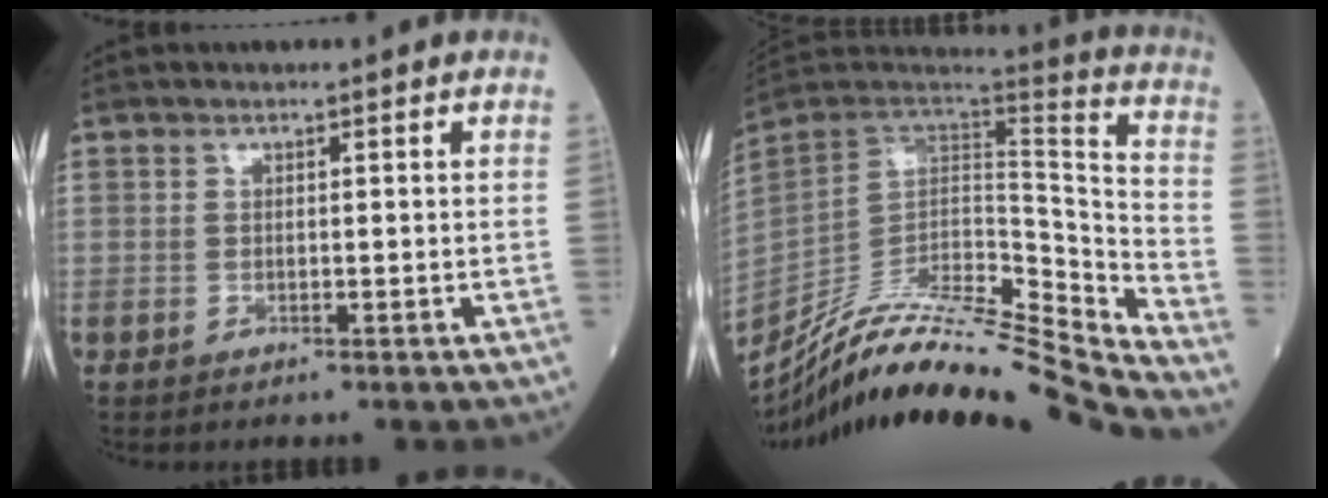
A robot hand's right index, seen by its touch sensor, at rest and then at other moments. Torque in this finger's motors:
{"motor_torque": [-1.46, -0.68, -1.05, -0.21]}